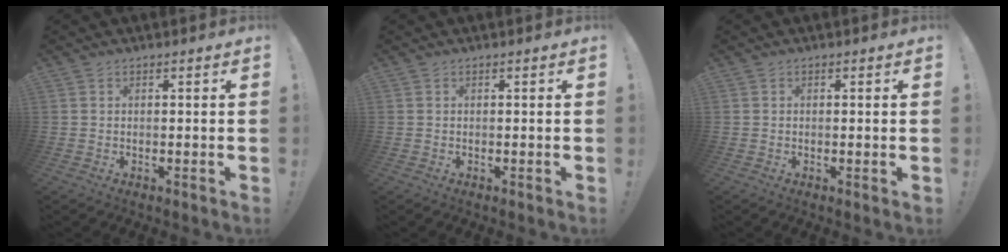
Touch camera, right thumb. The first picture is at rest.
{"total": 0.0}
{"total": 0.6, "force": [0.1, 0.1, 0.6], "torque": [-0.007, -0.002, 0.000]}